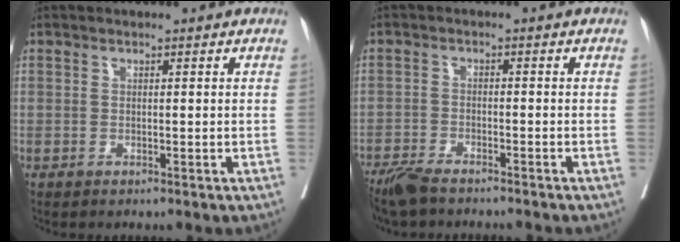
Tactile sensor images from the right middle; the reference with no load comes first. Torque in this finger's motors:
{"motor_torque": [0.12, -0.97, 0.15, 0.03]}